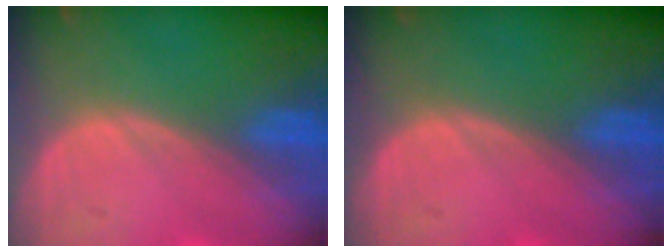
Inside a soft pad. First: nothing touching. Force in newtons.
{"total": 0.0}